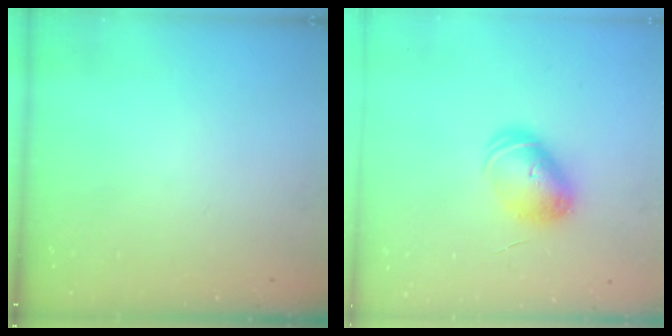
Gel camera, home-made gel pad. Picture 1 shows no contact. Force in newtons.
{"total": 8.7, "press": 8.7, "slide": 0.2}